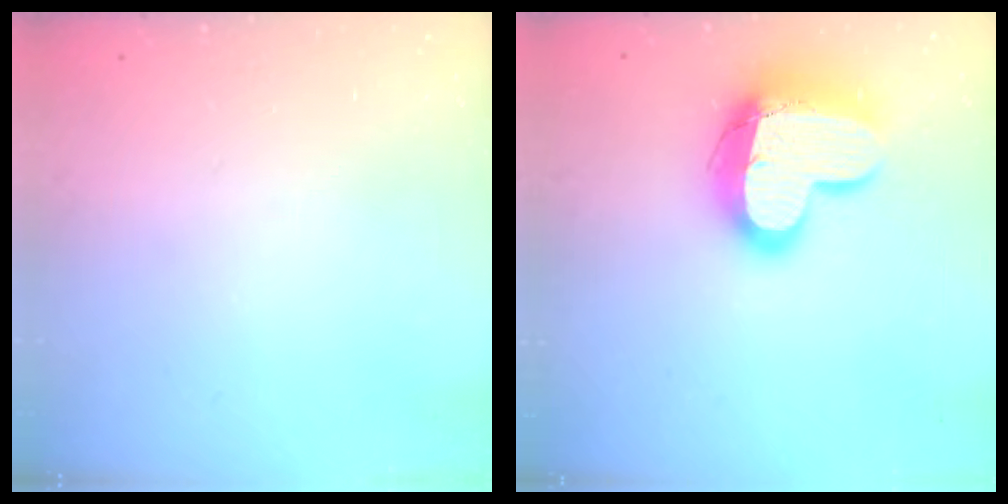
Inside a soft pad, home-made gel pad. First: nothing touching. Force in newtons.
{"total": 17.2, "press": 17.1, "slide": 1.5}